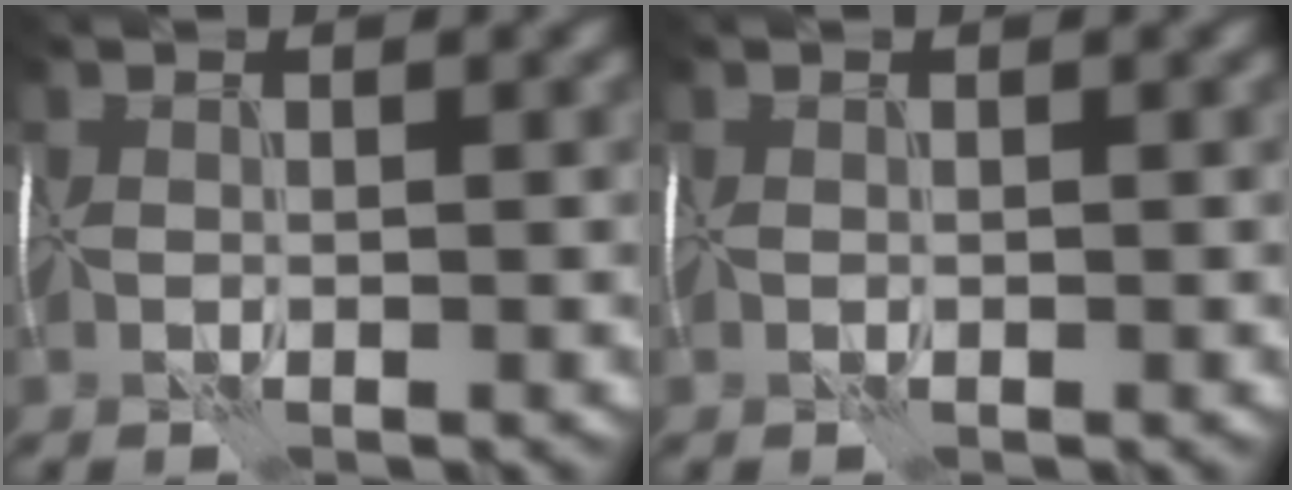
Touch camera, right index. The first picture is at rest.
{"total": 0.0}